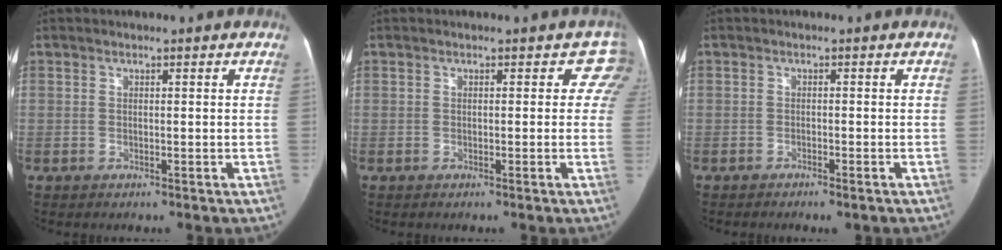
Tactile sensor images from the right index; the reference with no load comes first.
{"total": 2.7, "force": [1.3, 2.2, 0.8], "torque": [0.022, 0.000, -0.007]}
{"total": 2.0, "force": [-1.6, 0.2, 1.2], "torque": [-0.015, -0.005, -0.019]}